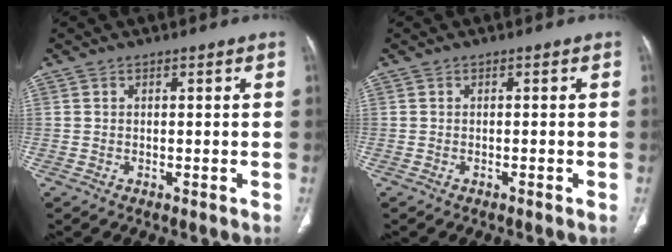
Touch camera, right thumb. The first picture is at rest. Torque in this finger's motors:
{"motor_torque": [-0.01, 0.13, -0.23, 0.06, 0.03]}